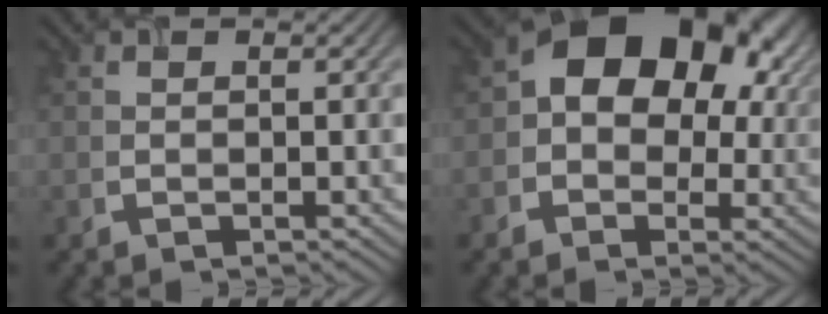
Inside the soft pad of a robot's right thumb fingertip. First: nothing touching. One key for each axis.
{"total": 13.4, "fx": 2.5, "fy": 9.8, "fz": 8.7, "tx": -0.116, "ty": 0.001, "tz": 0.038}